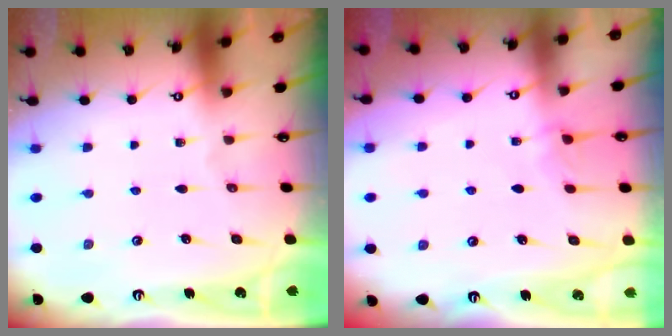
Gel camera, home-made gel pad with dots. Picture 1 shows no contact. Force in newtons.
{"total": 1.8, "press": 1.8, "slide": 0.3}